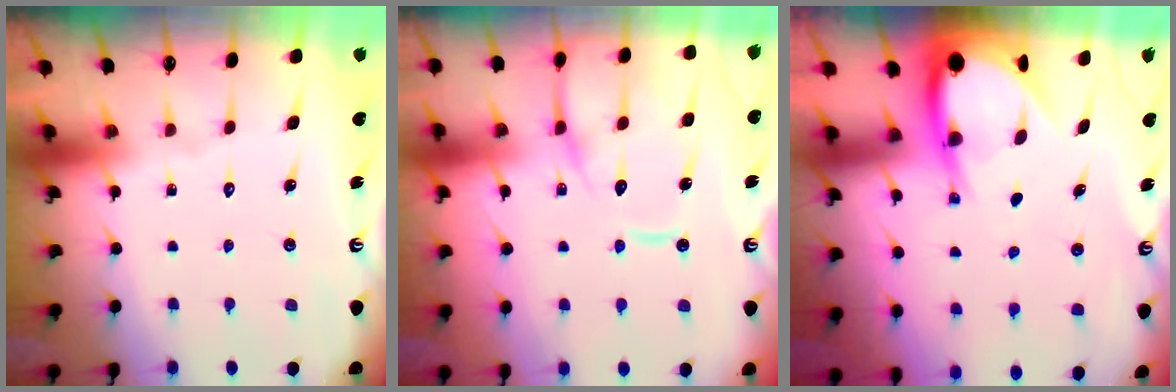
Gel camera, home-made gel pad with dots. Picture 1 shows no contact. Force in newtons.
{"total": 13.5, "press": 13.4, "slide": 1.5}
{"total": 6.3, "press": 6.3, "slide": 0.6}